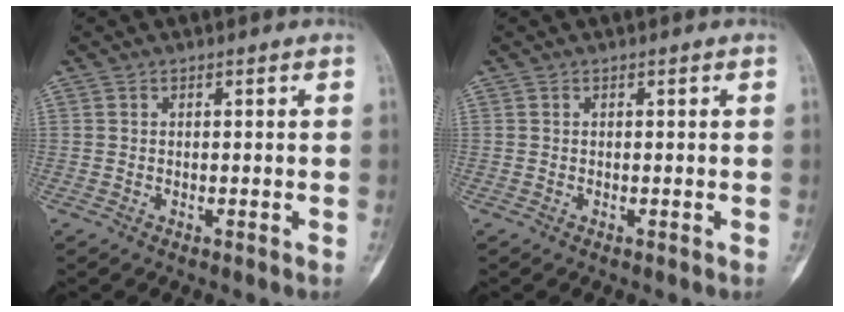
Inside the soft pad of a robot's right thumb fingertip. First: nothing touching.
{"total": 0.0}